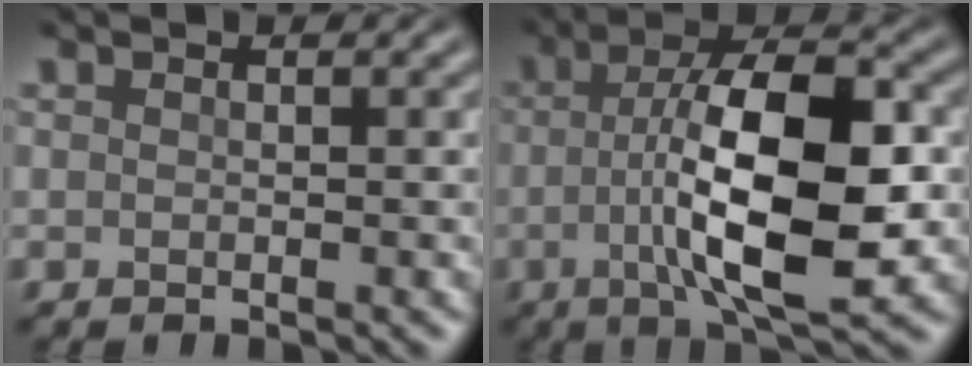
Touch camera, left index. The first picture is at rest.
{"total": 10.9, "force": [-1.2, 3.5, 10.2], "torque": [-0.163, 0.006, -0.025]}